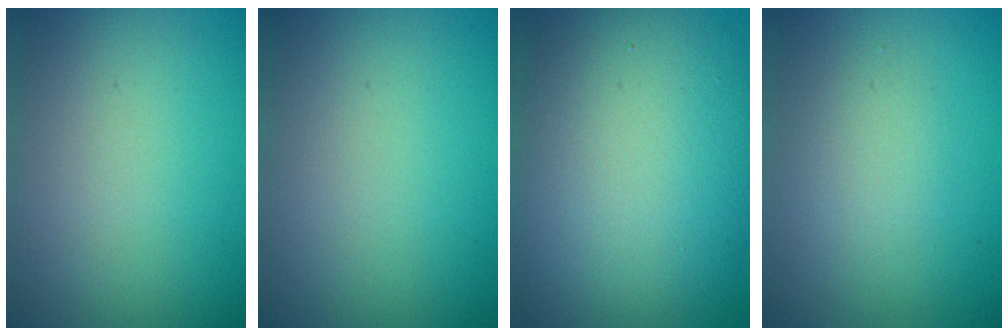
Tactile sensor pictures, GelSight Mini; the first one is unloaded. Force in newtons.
{"total": 0.0}
{"total": 12.5, "press": 12.4, "slide": 0.9}
{"total": 1.7, "press": 1.7, "slide": 0.1}